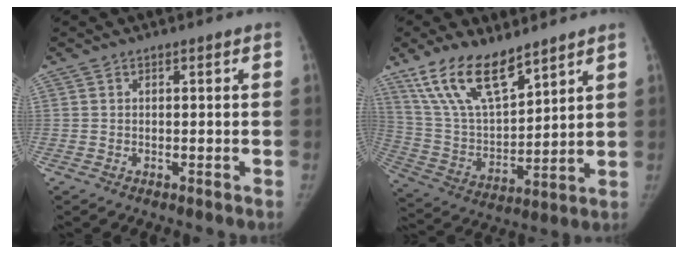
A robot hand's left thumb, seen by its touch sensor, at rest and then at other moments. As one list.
[{"total": 16.0, "force": [11.3, 6.1, 9.6], "torque": [-0.153, -0.052, 0.230]}]